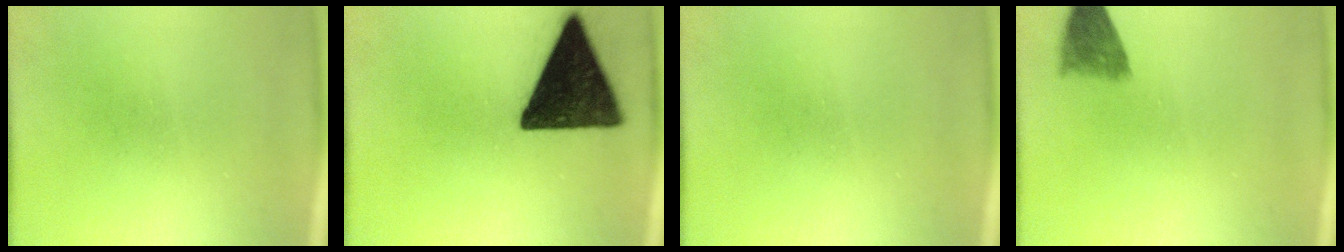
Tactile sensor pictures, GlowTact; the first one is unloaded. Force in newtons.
{"total": 17.0}
{"total": 0.0}
{"total": 3.8}